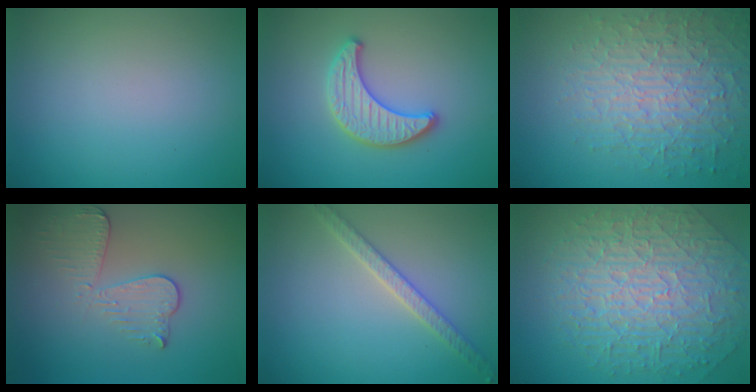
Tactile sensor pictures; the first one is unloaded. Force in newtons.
{"total": 3.4, "press": 3.4, "slide": 0.5}
{"total": 6.2, "press": 5.1, "slide": 3.6}
{"total": 3.4, "press": 3.0, "slide": 1.6}
{"total": 2.9, "press": 2.8, "slide": 0.6}
{"total": 9.9, "press": 6.6, "slide": 7.3}